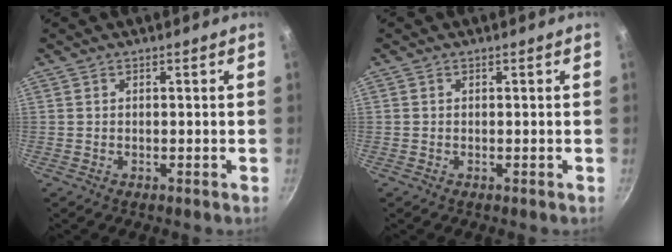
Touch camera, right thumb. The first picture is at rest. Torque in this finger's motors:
{"motor_torque": [-0.27, 0.00, -0.26, 0.08, 0.05]}